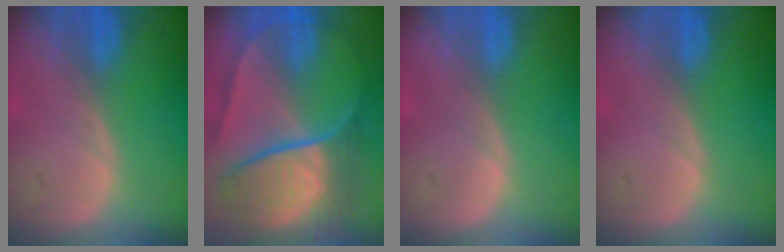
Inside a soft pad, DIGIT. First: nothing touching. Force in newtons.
{"total": 10.8, "press": 10.7, "slide": 1.1}
{"total": 0.0}
{"total": 0.0}